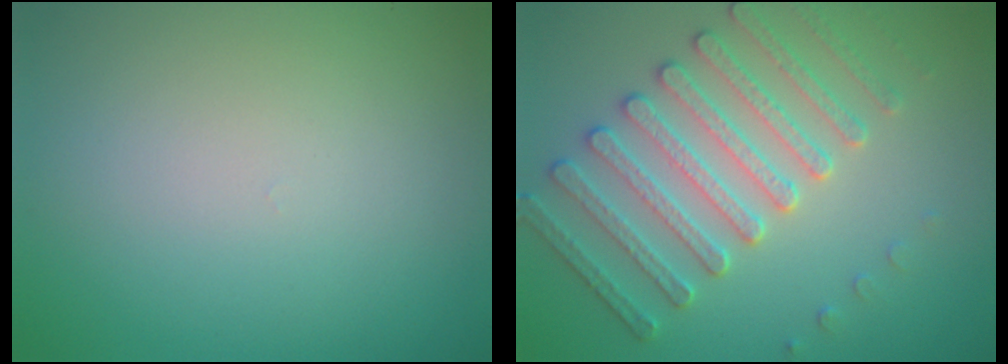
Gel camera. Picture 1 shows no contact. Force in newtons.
{"total": 4.5, "press": 4.5, "slide": 0.6}